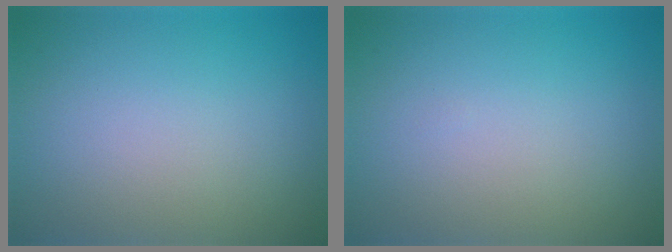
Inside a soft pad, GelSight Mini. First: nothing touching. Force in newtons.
{"total": 0.0}